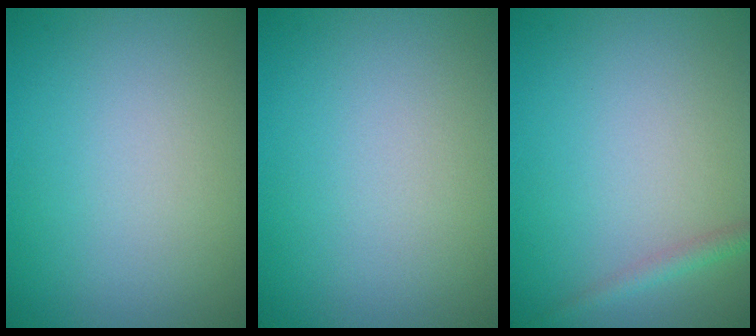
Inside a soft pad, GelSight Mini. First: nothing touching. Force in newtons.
{"total": 0.0}
{"total": 1.3, "press": 1.3, "slide": 0.1}